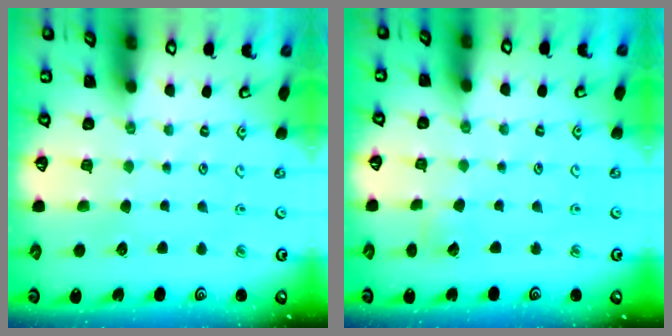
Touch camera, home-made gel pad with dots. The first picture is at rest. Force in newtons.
{"total": 2.2, "press": 2.2, "slide": 0.2}